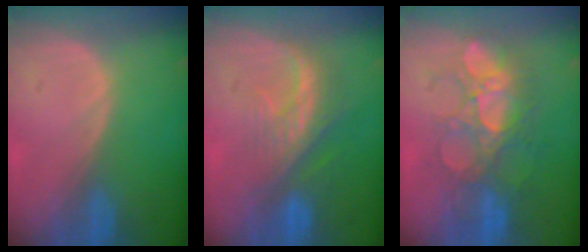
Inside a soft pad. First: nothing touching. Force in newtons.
{"total": 8.1, "press": 7.3, "slide": 3.4}
{"total": 8.9, "press": 8.8, "slide": 1.4}